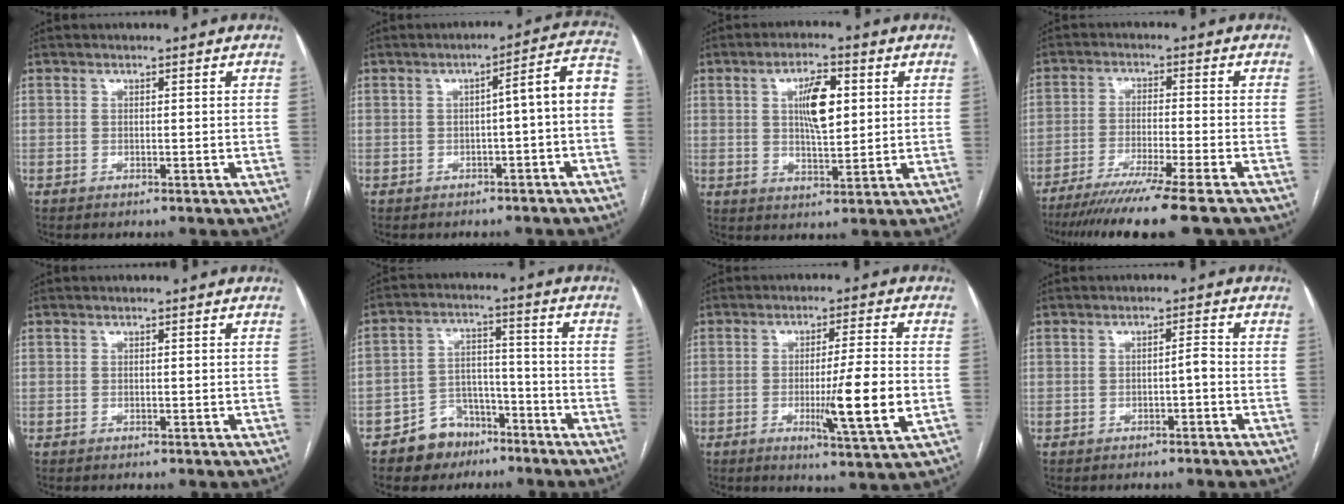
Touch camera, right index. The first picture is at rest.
{"total": 7.2, "force": [-1.5, 0.6, 7.0], "torque": [-0.081, 0.033, -0.023]}
{"total": 7.3, "force": [1.8, 2.3, 6.7], "torque": [-0.117, 0.006, 0.034]}
{"total": 15.5, "force": [-12.8, -1.3, 8.6], "torque": [-0.125, -0.049, -0.199]}
{"total": 0.0}
{"total": 7.8, "force": [-5.3, 5.4, 1.7], "torque": [-0.024, 0.020, -0.084]}
{"total": 10.3, "force": [-2.1, -0.4, 10.1], "torque": [-0.156, -0.021, -0.037]}
{"total": 1.6, "force": [-0.6, 0.2, 1.5], "torque": [-0.021, 0.003, -0.011]}